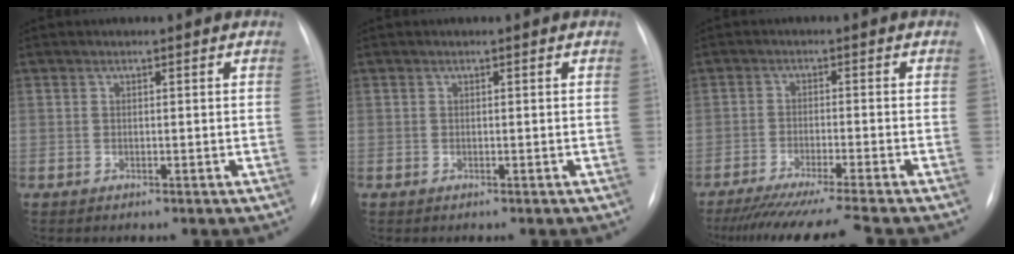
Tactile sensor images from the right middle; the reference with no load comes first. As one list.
[{"total": 0.0}, {"total": 14.1, "force": [-12.3, -1.5, 6.6], "torque": [-0.086, -0.044, -0.191]}]